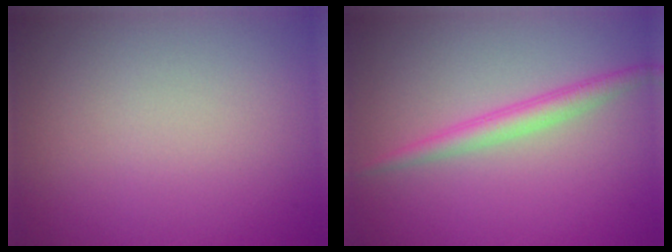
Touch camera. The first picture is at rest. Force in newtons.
{"total": 2.3, "press": 2.3, "slide": 0.1}